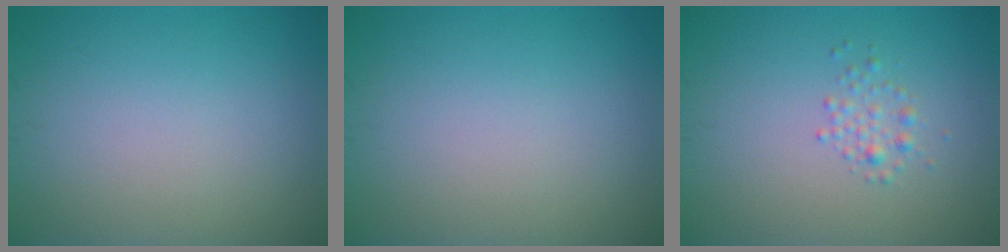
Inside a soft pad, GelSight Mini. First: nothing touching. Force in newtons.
{"total": 0.0}
{"total": 1.4, "press": 1.4, "slide": 0.1}